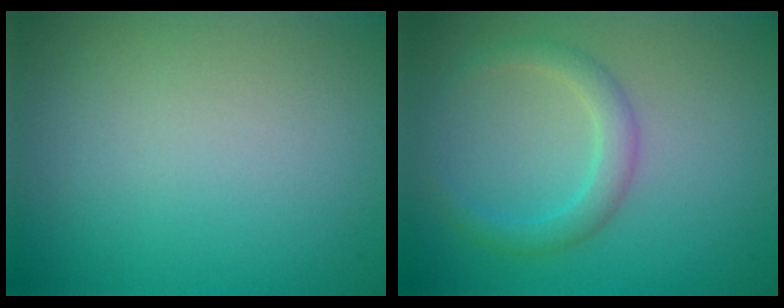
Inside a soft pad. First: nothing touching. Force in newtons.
{"total": 2.4, "press": 2.4, "slide": 0.2}